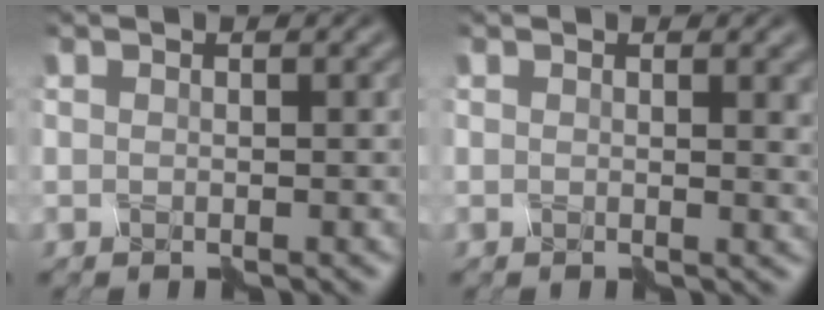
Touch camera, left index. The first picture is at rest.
{"total": 2.0, "force": [0.9, 0.6, 1.7], "torque": [-0.019, 0.003, 0.016]}